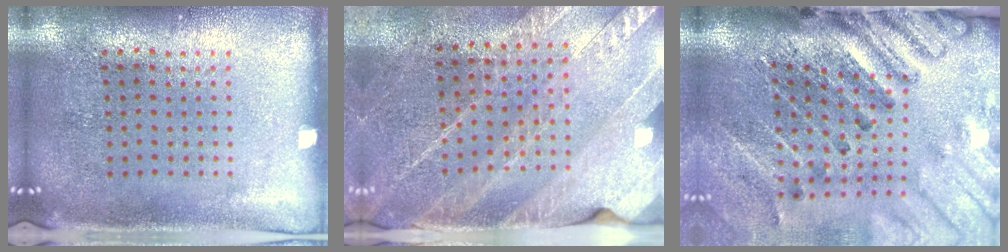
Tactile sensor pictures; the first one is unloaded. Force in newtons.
{"total": 2.6, "press": 2.6, "slide": 0.0}
{"total": 3.3, "press": 2.7, "slide": 1.8}